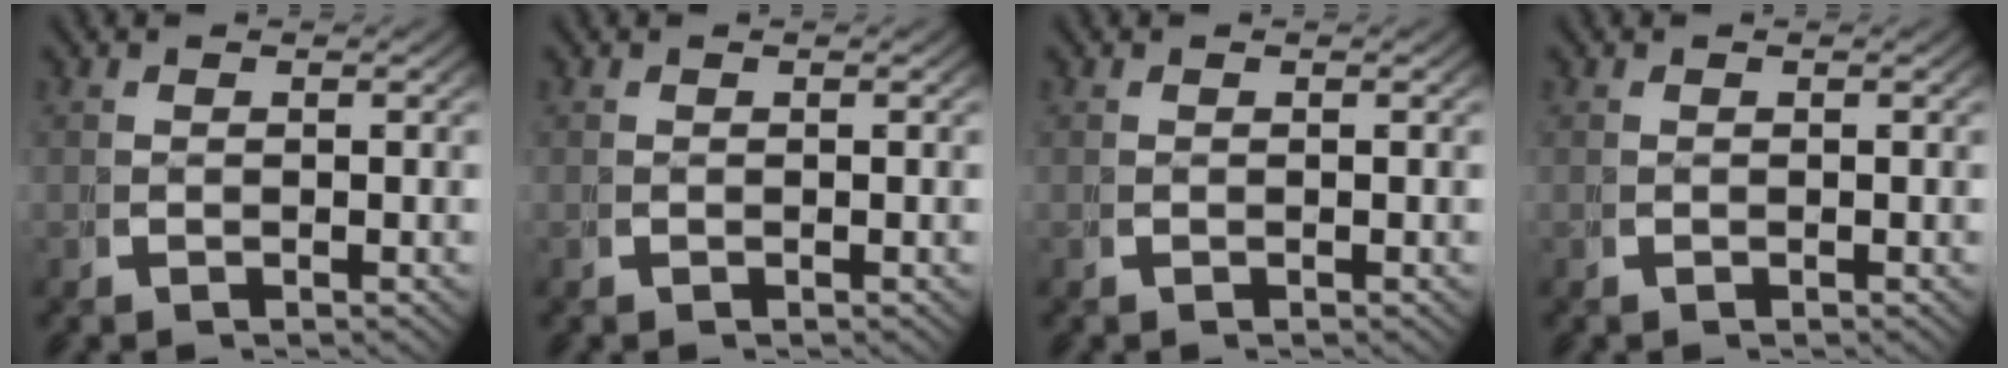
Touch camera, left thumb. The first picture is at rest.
{"total": 0.0}
{"total": 0.0}
{"total": 0.0}